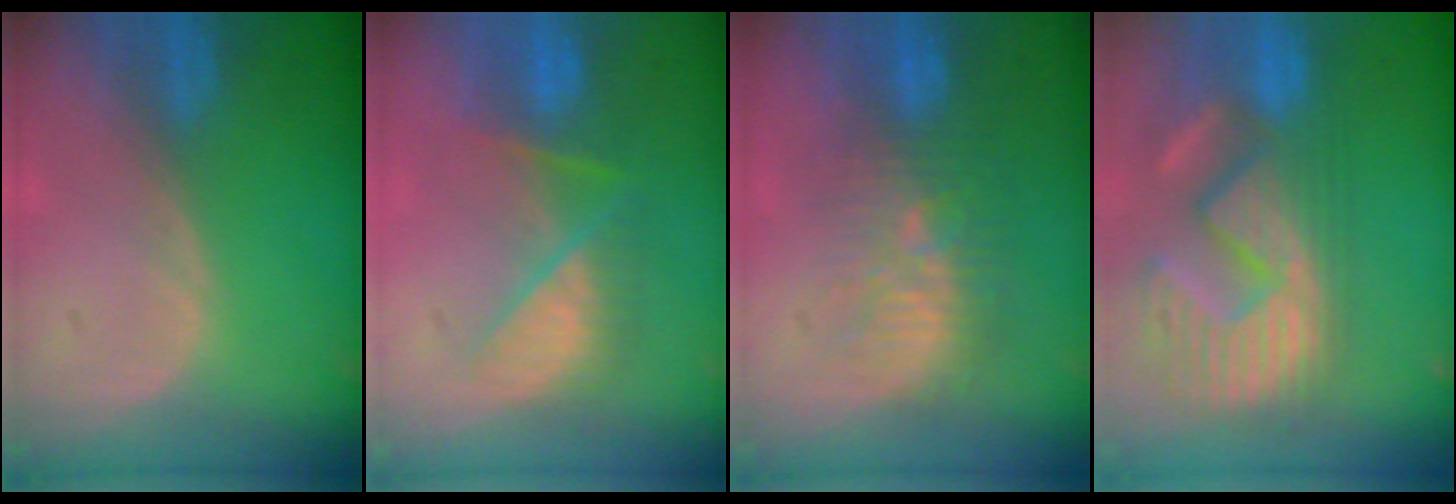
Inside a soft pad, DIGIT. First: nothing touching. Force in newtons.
{"total": 7.3, "press": 7.1, "slide": 1.6}
{"total": 9.5, "press": 9.1, "slide": 2.7}
{"total": 14.4, "press": 12.2, "slide": 7.6}